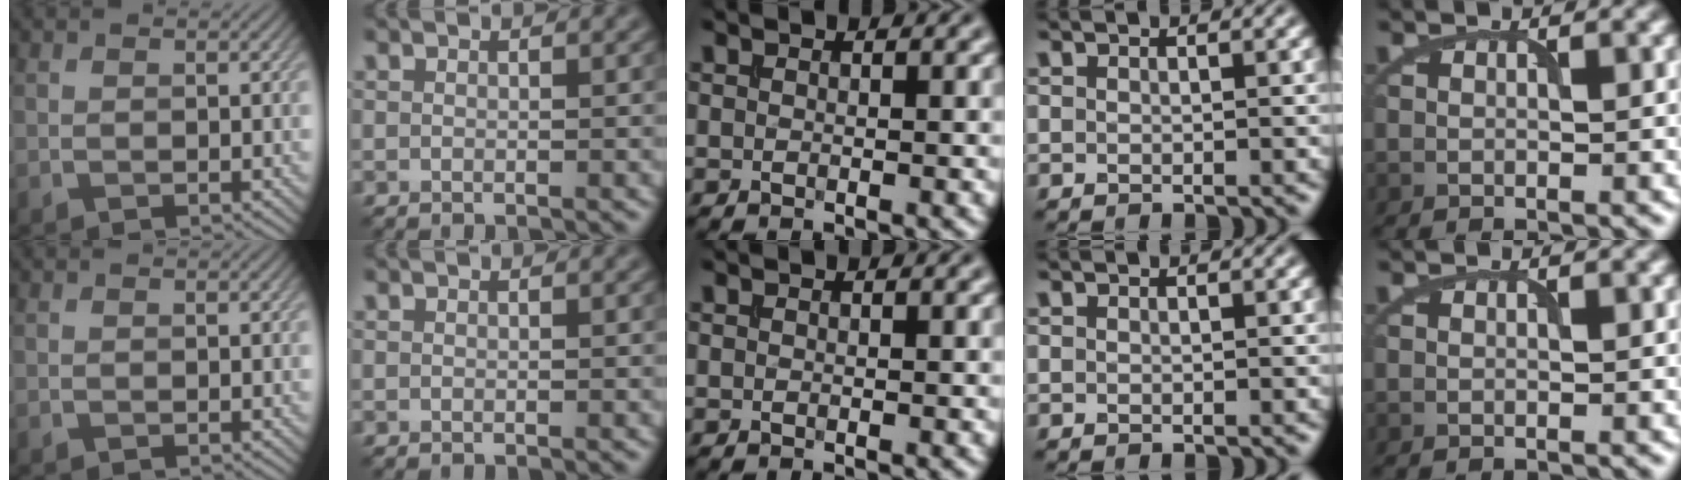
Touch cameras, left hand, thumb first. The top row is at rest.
{}